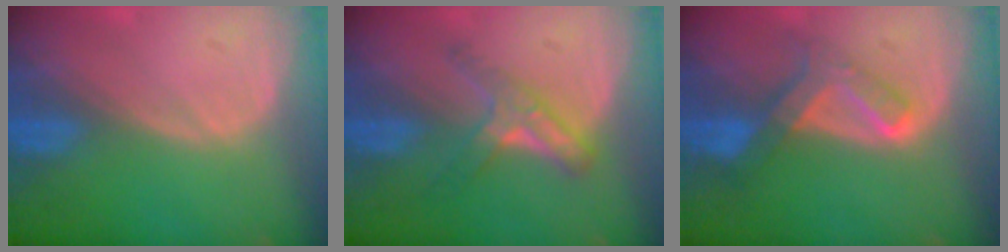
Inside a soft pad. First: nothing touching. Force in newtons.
{"total": 5.4, "press": 5.0, "slide": 2.1}
{"total": 6.7, "press": 5.8, "slide": 3.4}